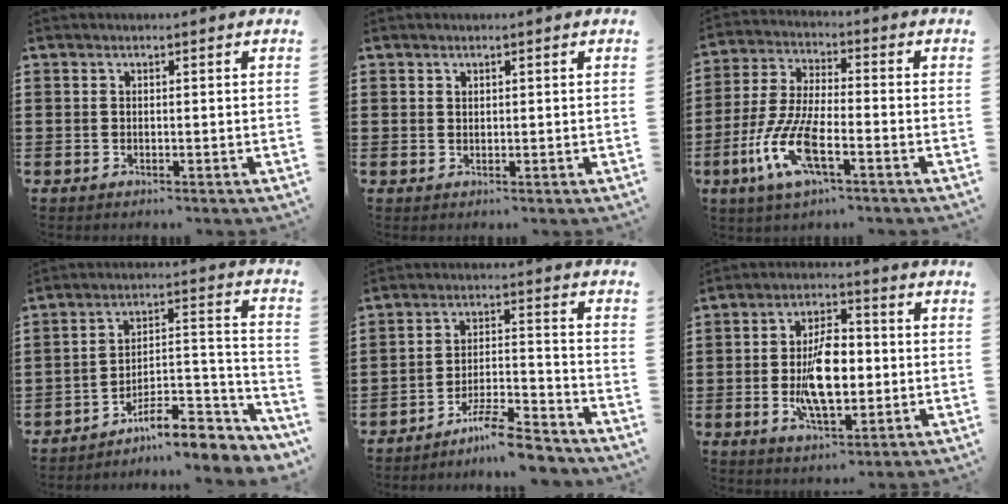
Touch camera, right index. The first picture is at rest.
{"total": 0.8, "force": [0.6, 0.5, 0.2], "torque": [-0.005, 0.002, 0.012]}
{"total": 10.3, "force": [-4.5, 3.2, 8.6], "torque": [-0.214, -0.015, -0.090]}
{"total": 9.3, "force": [-7.6, 2.8, 4.6], "torque": [-0.058, 0.029, -0.138]}
{"total": 7.7, "force": [-6.7, 0.7, 3.6], "torque": [-0.061, 0.012, -0.125]}
{"total": 10.3, "force": [-1.1, 5.0, 9.0], "torque": [-0.173, -0.004, -0.026]}